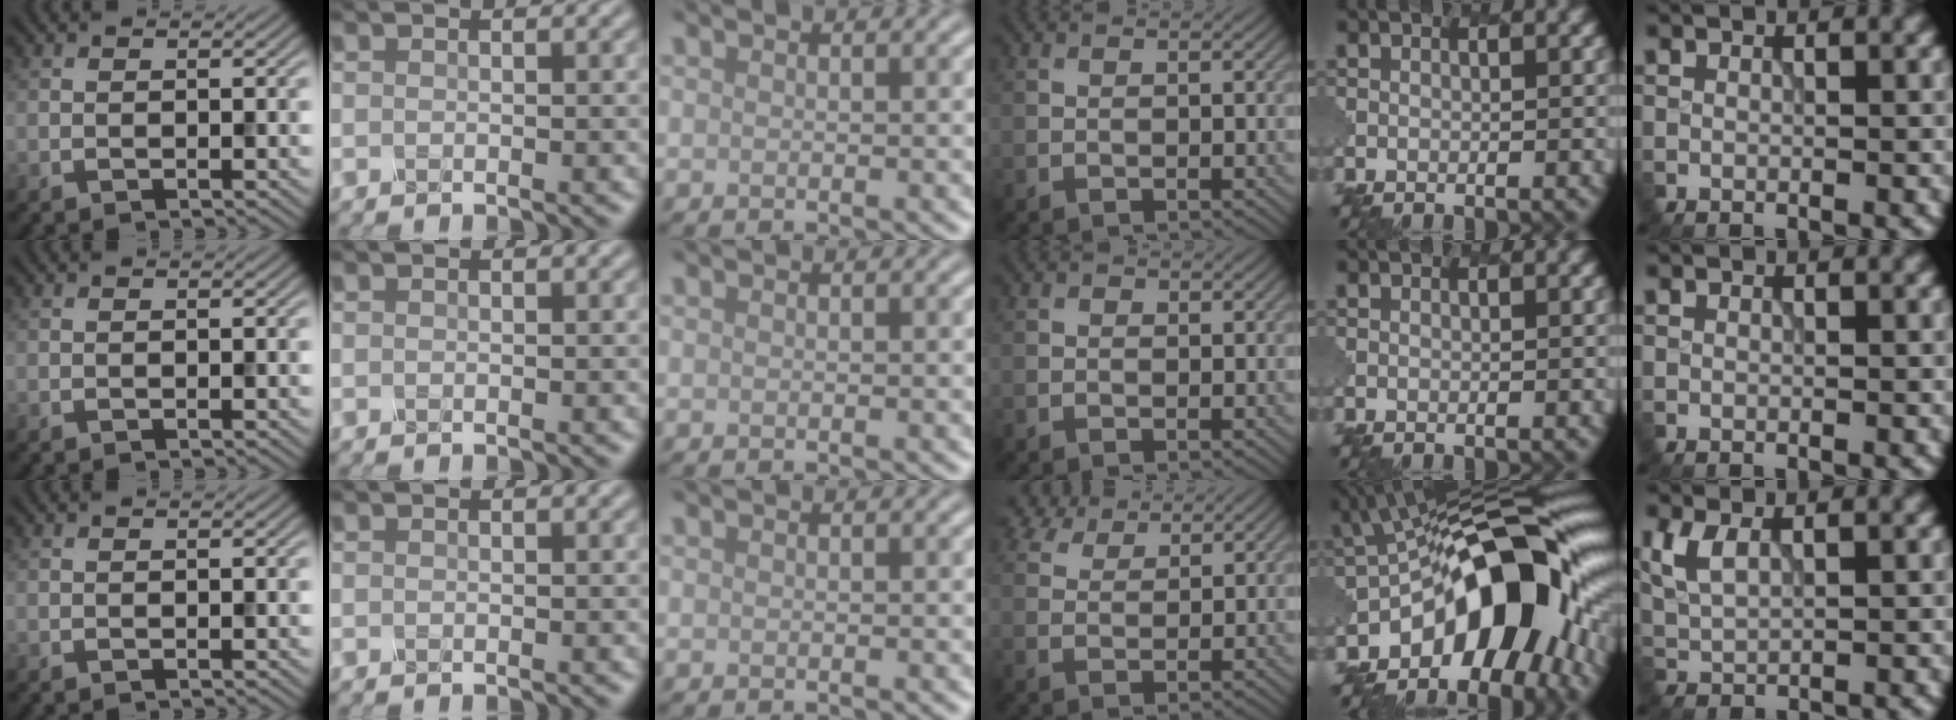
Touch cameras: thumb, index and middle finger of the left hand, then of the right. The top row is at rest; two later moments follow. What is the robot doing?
{"motion": "dispense", "object": "spray bottle"}